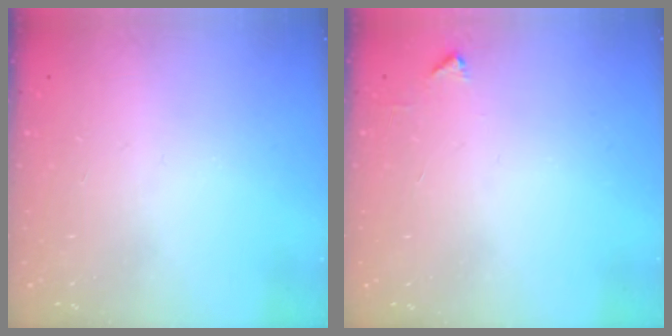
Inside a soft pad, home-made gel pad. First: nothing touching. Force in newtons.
{"total": 2.1, "press": 2.1, "slide": 0.3}